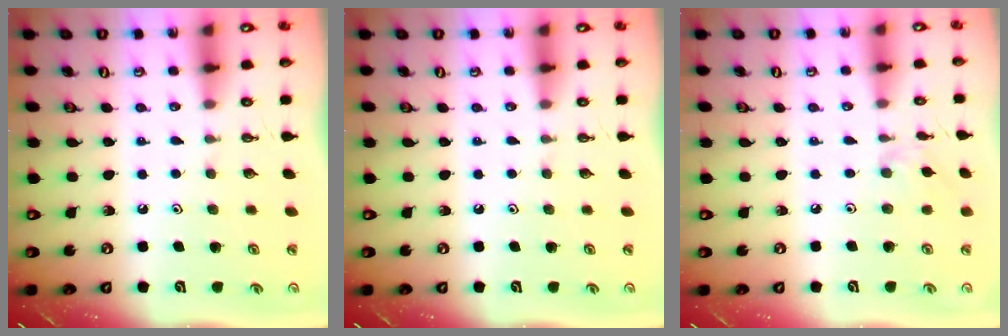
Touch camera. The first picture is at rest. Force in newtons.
{"total": 0.0}
{"total": 1.6, "press": 1.5, "slide": 0.4}